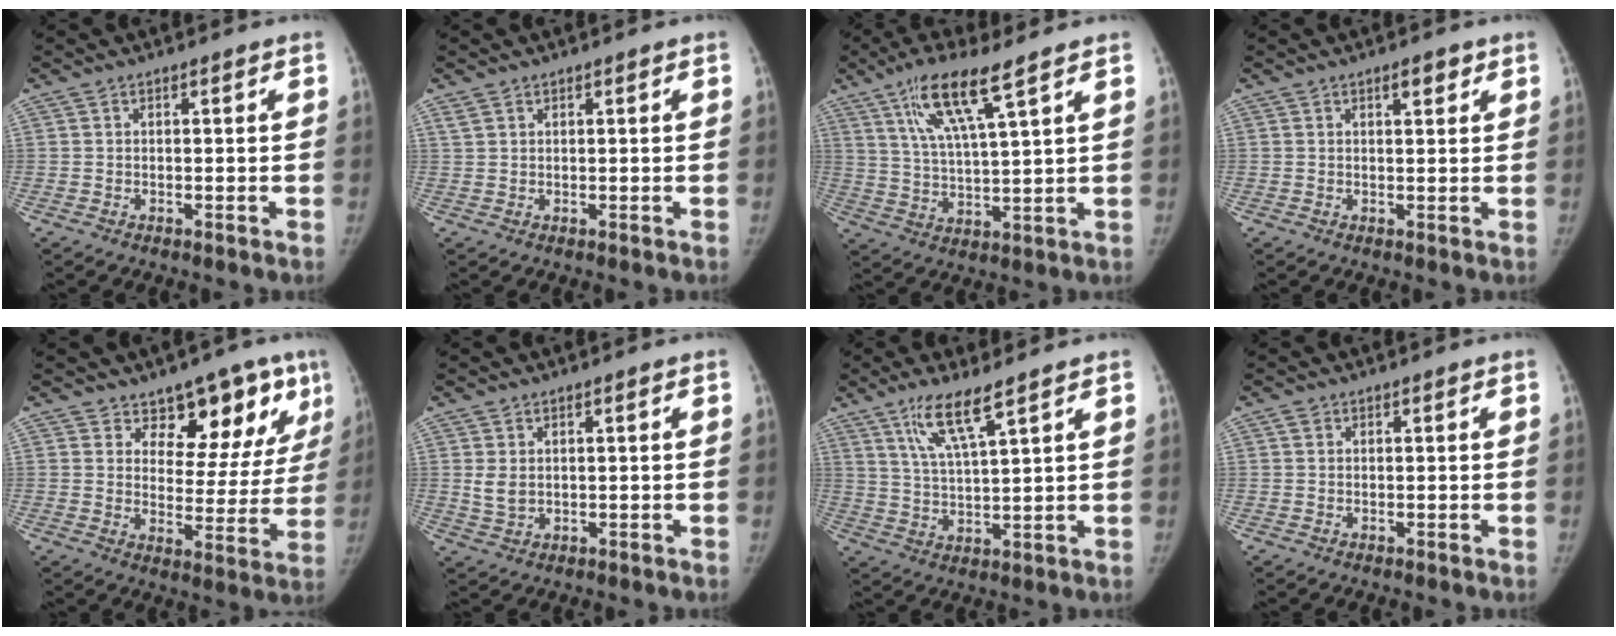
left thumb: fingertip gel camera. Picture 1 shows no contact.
{"total": 1.2, "force": [0.9, 0.6, 0.5], "torque": [-0.008, 0.004, 0.020]}
{"total": 11.5, "force": [6.6, 1.6, 9.3], "torque": [-0.177, -0.024, 0.129]}
{"total": 2.6, "force": [1.5, 1.0, 1.8], "torque": [-0.019, -0.006, 0.020]}
{"total": 13.9, "force": [8.9, 7.4, 7.5], "torque": [-0.028, -0.049, 0.120]}
{"total": 2.9, "force": [0.7, 2.0, 2.0], "torque": [-0.034, -0.004, 0.019]}
{"total": 8.4, "force": [5.3, 1.0, 6.4], "torque": [-0.124, -0.028, 0.110]}
{"total": 0.9, "force": [0.4, 0.7, 0.3], "torque": [-0.003, 0.001, 0.007]}